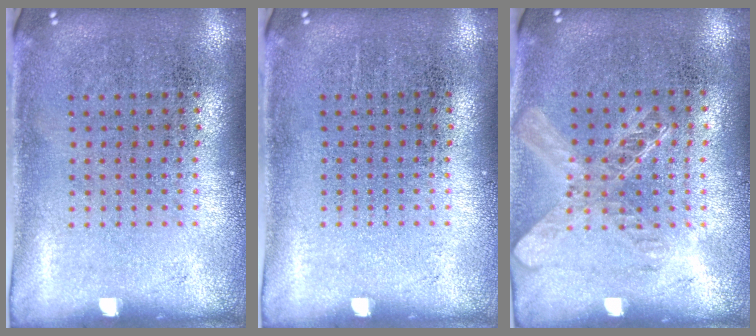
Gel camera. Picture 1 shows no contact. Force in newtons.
{"total": 0.0}
{"total": 1.4, "press": 1.2, "slide": 0.6}